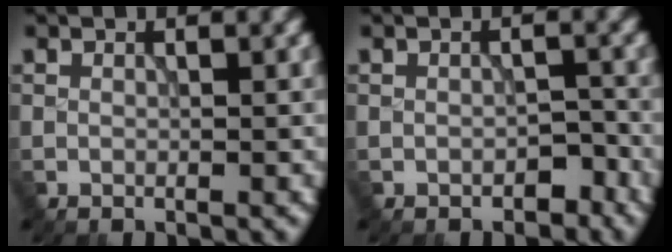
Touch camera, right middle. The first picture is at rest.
{"total": 1.8, "force": [-1.3, 0.9, 0.9], "torque": [-0.012, -0.001, -0.015]}